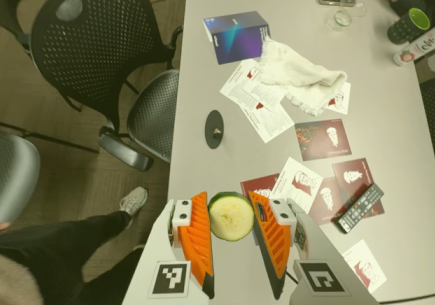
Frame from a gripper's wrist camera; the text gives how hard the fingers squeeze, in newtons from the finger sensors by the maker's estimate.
{"total": 10.0, "left": 9.9, "right": 10.1}